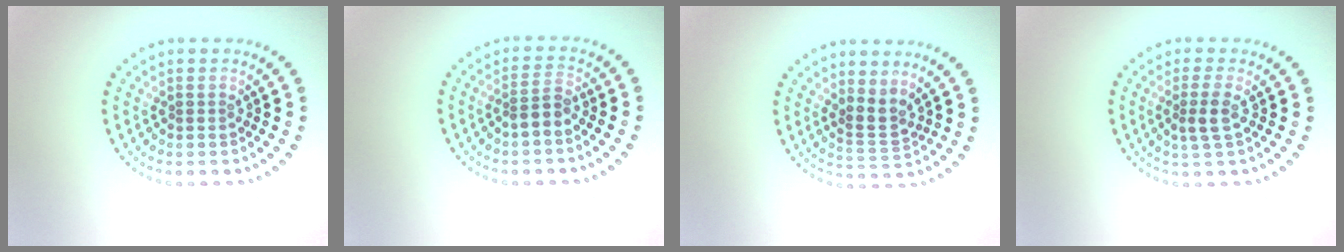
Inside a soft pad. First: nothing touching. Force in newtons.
{"total": 1.9, "press": 1.6, "slide": 1.0}
{"total": 2.3, "press": 1.4, "slide": 1.8}
{"total": 1.6, "press": 1.4, "slide": 0.8}